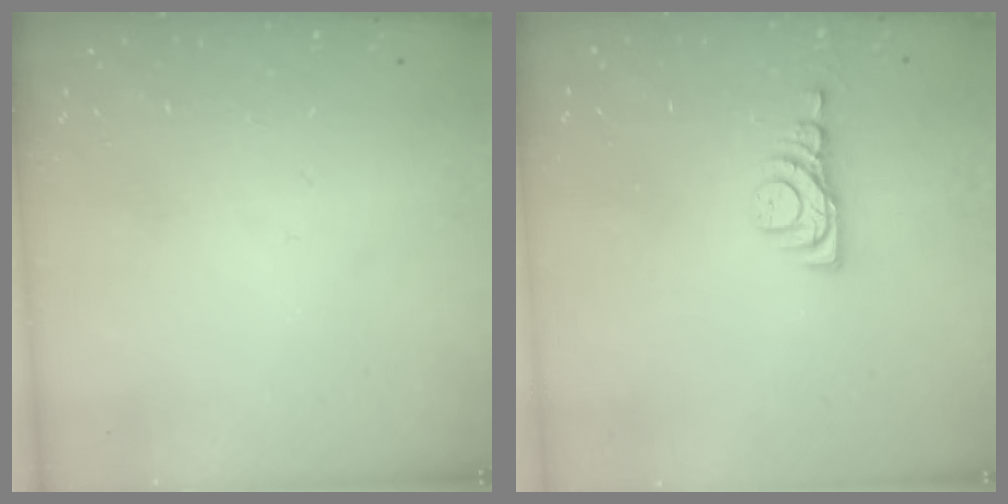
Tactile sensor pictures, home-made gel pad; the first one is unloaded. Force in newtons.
{"total": 5.0, "press": 4.9, "slide": 0.7}